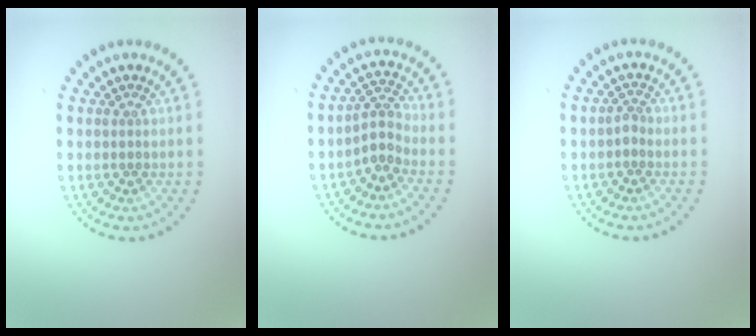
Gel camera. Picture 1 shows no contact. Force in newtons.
{"total": 2.1, "press": 1.6, "slide": 1.4}
{"total": 0.9, "press": 0.7, "slide": 0.6}